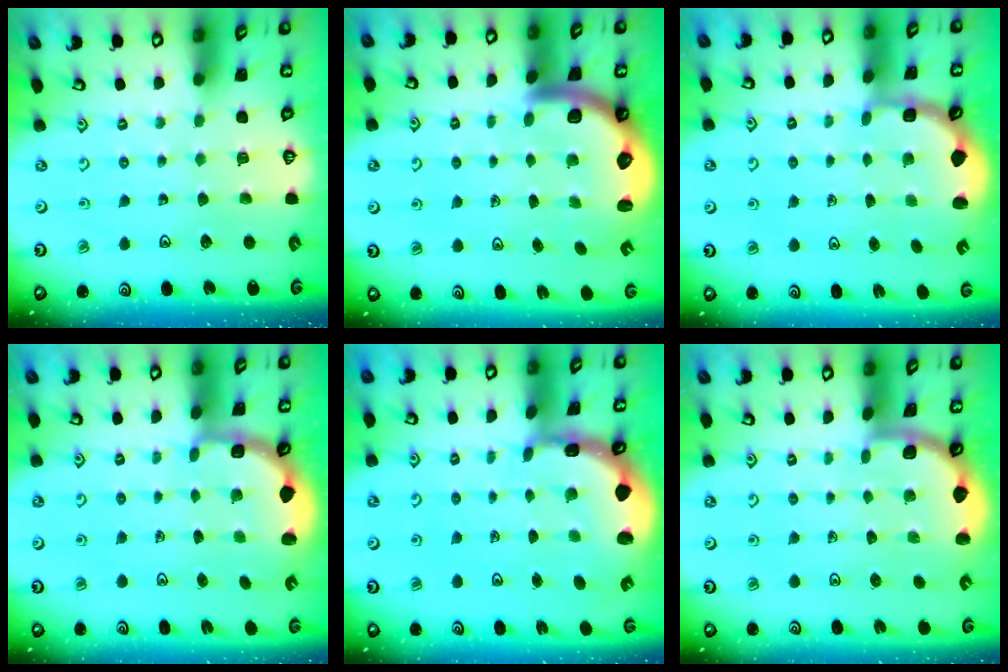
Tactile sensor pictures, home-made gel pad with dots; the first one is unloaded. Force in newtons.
{"total": 3.8, "press": 3.8, "slide": 0.6}
{"total": 2.8, "press": 2.2, "slide": 1.7}
{"total": 2.8, "press": 2.3, "slide": 1.7}
{"total": 2.2, "press": 2.0, "slide": 1.0}
{"total": 1.9, "press": 1.9, "slide": 0.0}